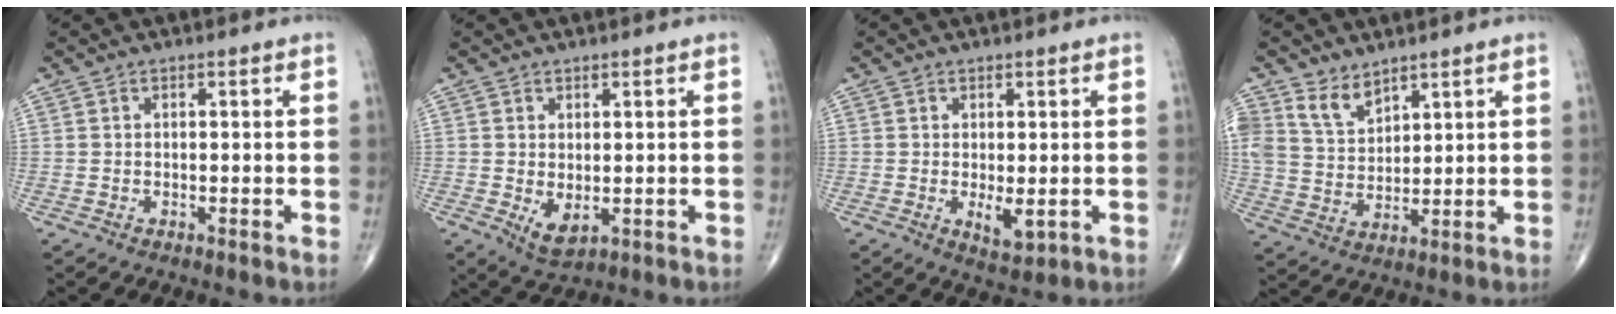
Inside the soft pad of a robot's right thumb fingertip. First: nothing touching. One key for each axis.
{"total": 3.8, "fx": -0.3, "fy": 2.1, "fz": 3.2, "tx": -0.047, "ty": -0.009, "tz": 0.009}
{"total": 3.5, "fx": -0.4, "fy": 1.6, "fz": 3.1, "tx": -0.044, "ty": -0.011, "tz": 0.002}
{"total": 6.3, "fx": 4.7, "fy": 3.5, "fz": 2.2, "tx": -0.024, "ty": -0.036, "tz": 0.100}